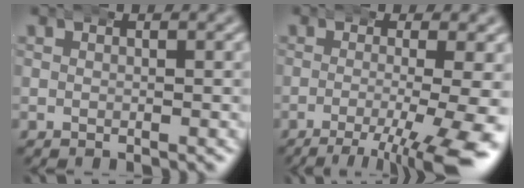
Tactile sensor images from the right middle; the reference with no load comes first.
{"total": 7.5, "force": [-3.7, 1.9, 6.2], "torque": [-0.089, -0.025, -0.046]}